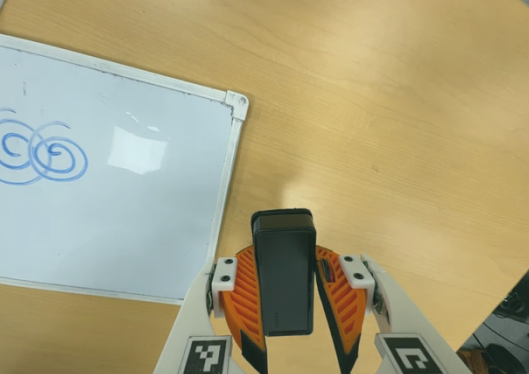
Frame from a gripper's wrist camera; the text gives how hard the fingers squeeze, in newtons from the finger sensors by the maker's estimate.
{"total": 8.0, "left": 6.7, "right": 9.3}